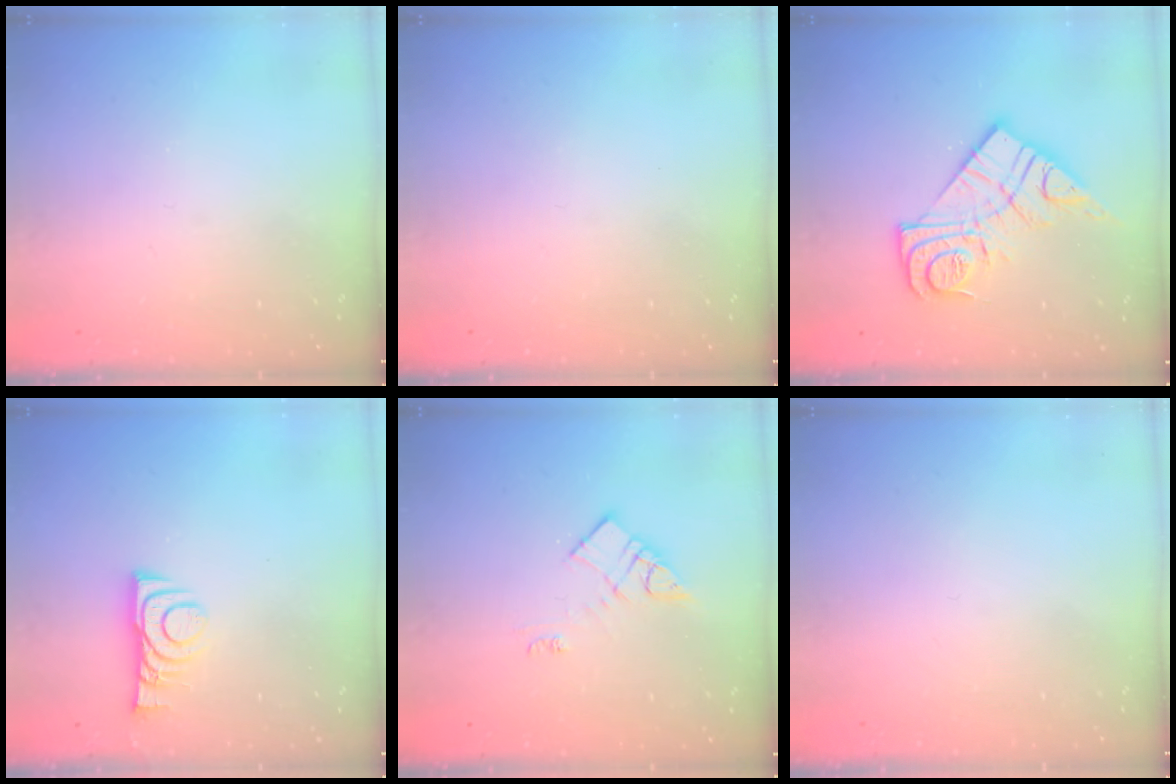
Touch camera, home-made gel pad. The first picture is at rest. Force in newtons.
{"total": 0.0}
{"total": 17.5, "press": 17.5, "slide": 1.3}
{"total": 7.7, "press": 7.6, "slide": 0.9}
{"total": 10.5, "press": 10.5, "slide": 0.4}
{"total": 1.6, "press": 1.6, "slide": 0.1}